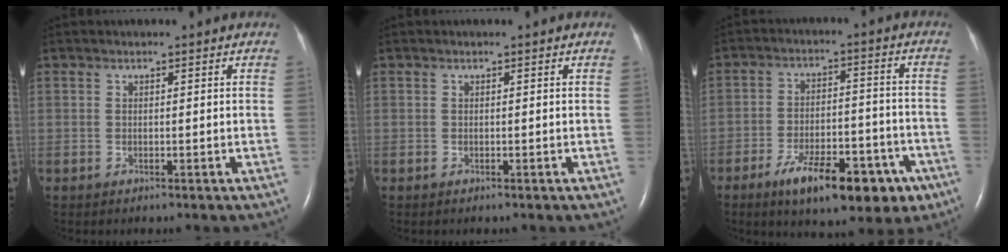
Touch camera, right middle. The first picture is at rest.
{"total": 0.0}
{"total": 14.3, "force": [-8.3, 5.3, 10.3], "torque": [-0.141, 0.009, -0.118]}